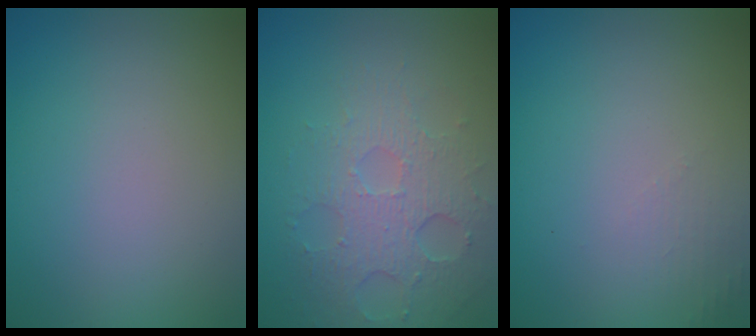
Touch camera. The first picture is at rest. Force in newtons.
{"total": 3.5, "press": 3.2, "slide": 1.5}
{"total": 1.1, "press": 1.1, "slide": 0.3}